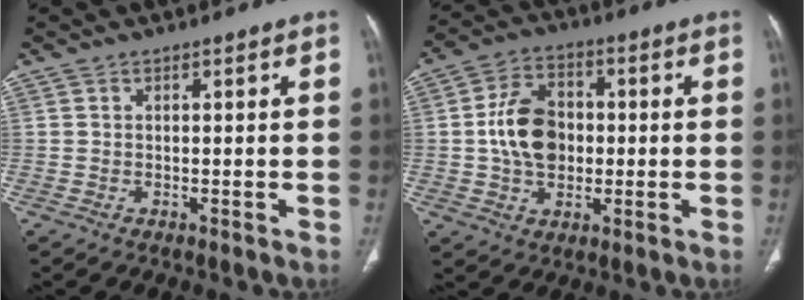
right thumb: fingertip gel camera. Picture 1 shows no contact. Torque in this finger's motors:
{"motor_torque": [1.47, 1.36, 1.15, -0.11, 0.10]}